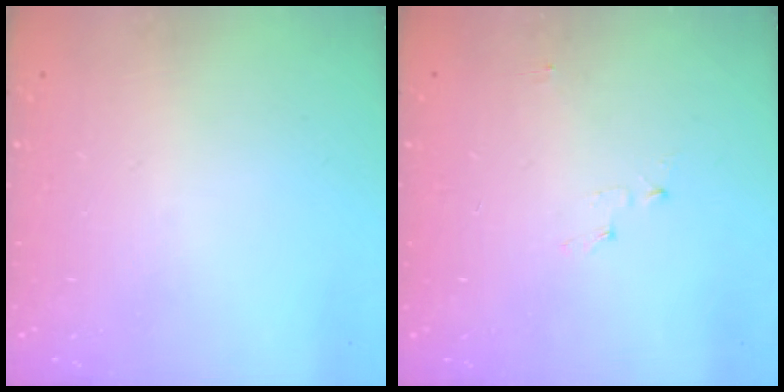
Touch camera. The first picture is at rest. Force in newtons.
{"total": 2.8, "press": 2.8, "slide": 0.3}